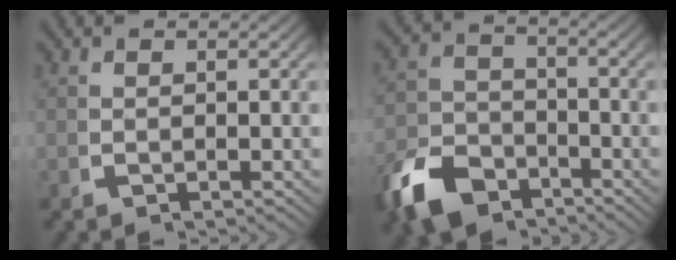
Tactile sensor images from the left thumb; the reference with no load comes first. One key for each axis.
{"total": 8.8, "fx": -5.4, "fy": 5.9, "fz": 3.8, "tx": -0.061, "ty": -0.035, "tz": -0.083}